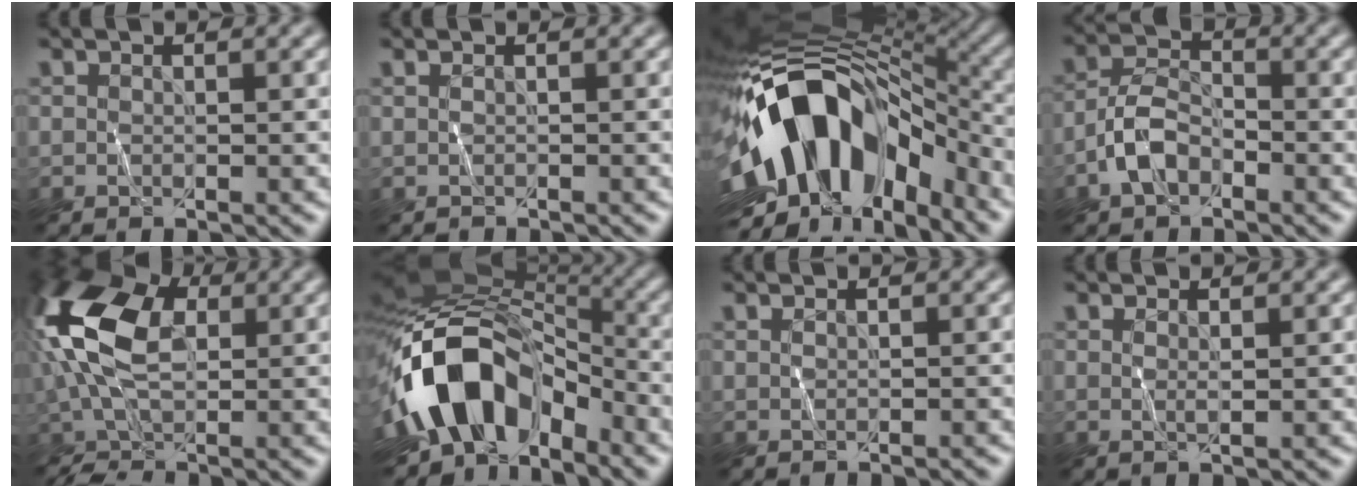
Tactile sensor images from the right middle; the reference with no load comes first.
{"total": 0.5, "force": [-0.4, 0.2, 0.2], "torque": [0.001, -0.003, -0.008]}
{"total": 15.4, "force": [-3.5, 9.1, 12.0], "torque": [-0.193, 0.026, -0.068]}
{"total": 3.3, "force": [-1.9, 1.9, 1.9], "torque": [-0.037, 0.016, -0.043]}
{"total": 12.0, "force": [0.6, 7.1, 9.6], "torque": [-0.213, 0.021, 0.000]}
{"total": 12.6, "force": [-4.7, 8.0, 8.6], "torque": [-0.149, 0.022, -0.089]}
{"total": 0.6, "force": [0.2, 0.3, 0.5], "torque": [-0.001, 0.000, 0.001]}
{"total": 0.8, "force": [0.5, 0.2, 0.6], "torque": [-0.010, 0.002, 0.005]}